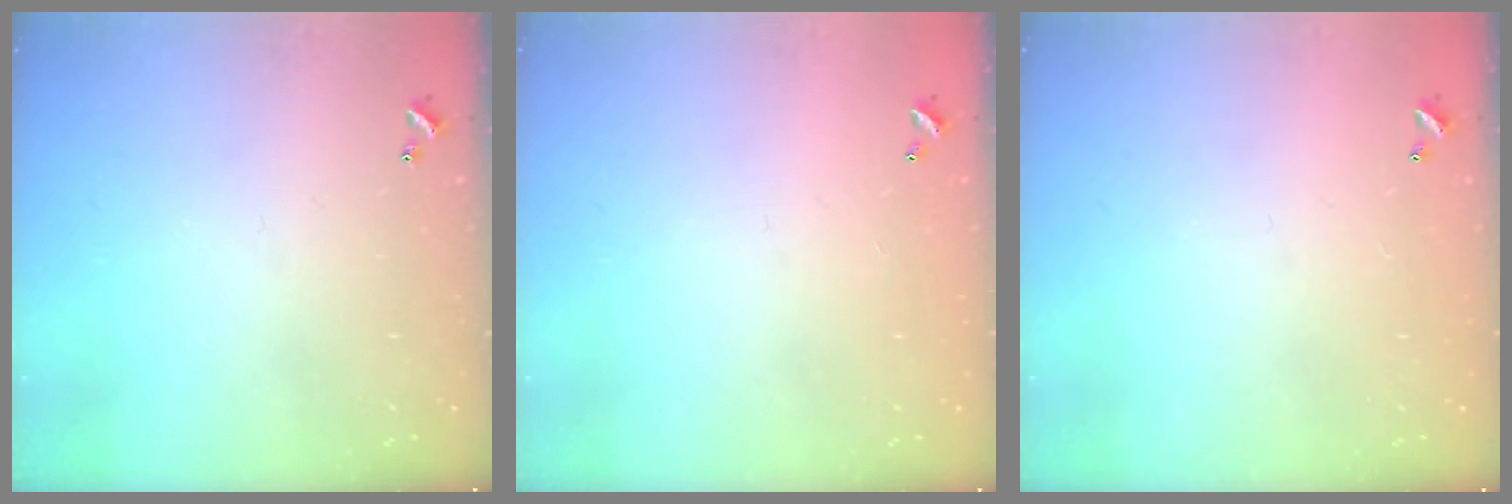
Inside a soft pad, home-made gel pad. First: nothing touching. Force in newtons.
{"total": 3.0, "press": 3.0, "slide": 0.1}
{"total": 2.8, "press": 2.8, "slide": 0.1}